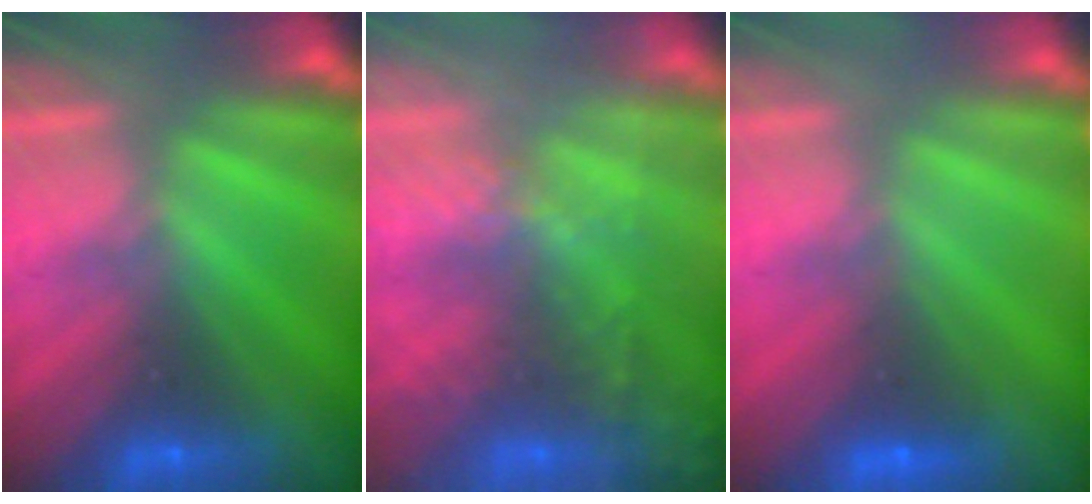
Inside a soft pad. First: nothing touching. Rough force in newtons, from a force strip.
{"total": 9.6}
{"total": 2.0}